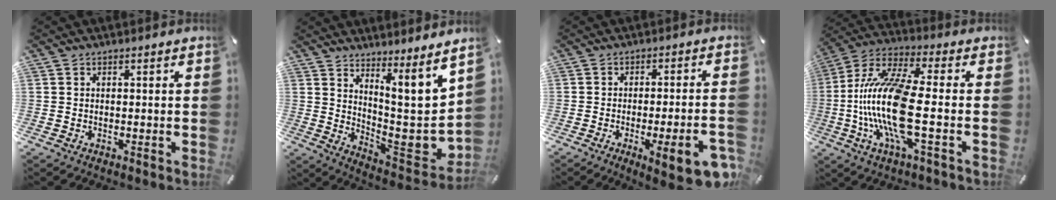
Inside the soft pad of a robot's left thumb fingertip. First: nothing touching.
{"total": 13.4, "force": [4.6, 4.6, 11.7], "torque": [-0.120, -0.090, 0.073]}
{"total": 12.3, "force": [-4.8, 2.1, 11.2], "torque": [-0.160, 0.002, -0.063]}
{"total": 19.9, "force": [-2.1, 5.7, 19.0], "torque": [-0.410, -0.020, -0.041]}